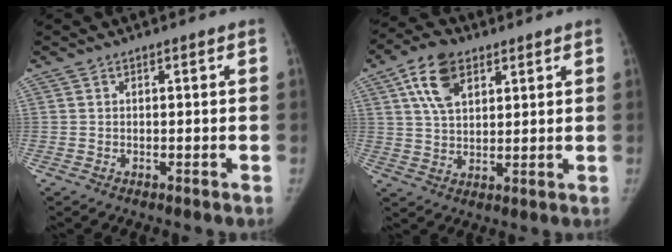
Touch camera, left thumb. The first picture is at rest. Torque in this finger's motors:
{"motor_torque": [-0.10, 0.10, 1.57, -0.80, 0.30]}